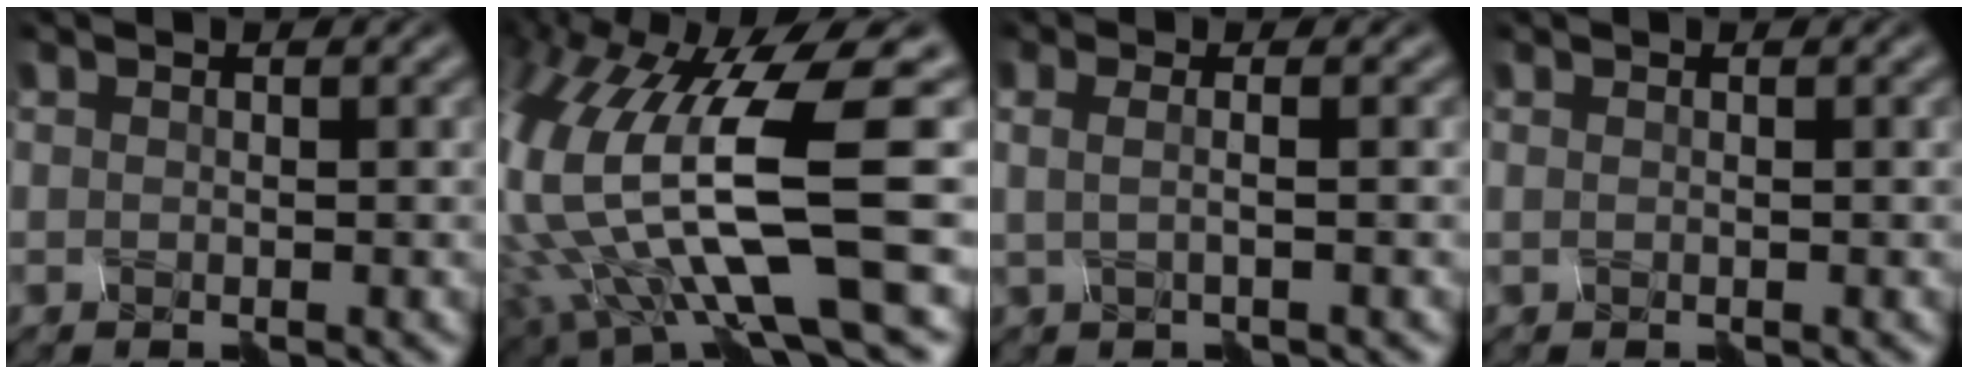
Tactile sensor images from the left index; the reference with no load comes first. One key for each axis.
{"total": 13.0, "fx": -0.7, "fy": 3.9, "fz": 12.4, "tx": -0.262, "ty": -0.021, "tz": 0.005}
{"total": 2.5, "fx": -0.1, "fy": 1.2, "fz": 2.2, "tx": -0.030, "ty": 0.015, "tz": -0.022}
{"total": 0.0}